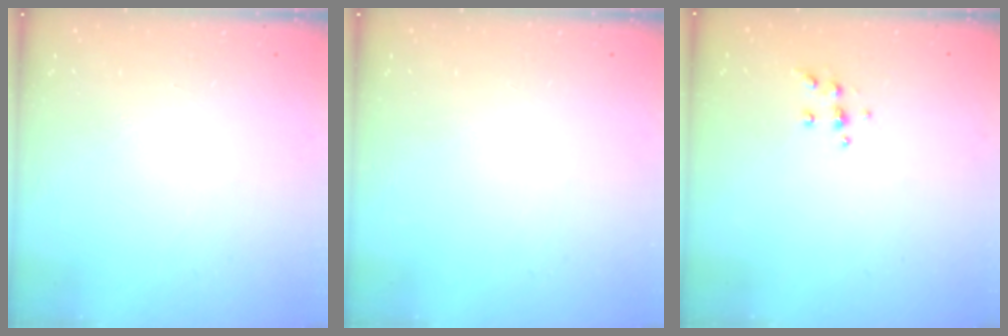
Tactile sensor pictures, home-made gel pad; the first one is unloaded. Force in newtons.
{"total": 0.0}
{"total": 5.2, "press": 5.2, "slide": 0.6}